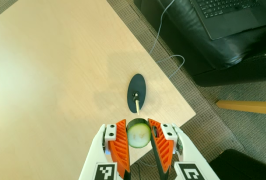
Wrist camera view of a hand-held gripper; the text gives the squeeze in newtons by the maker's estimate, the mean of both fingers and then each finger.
{"total": 11.9, "left": 12.0, "right": 11.8}